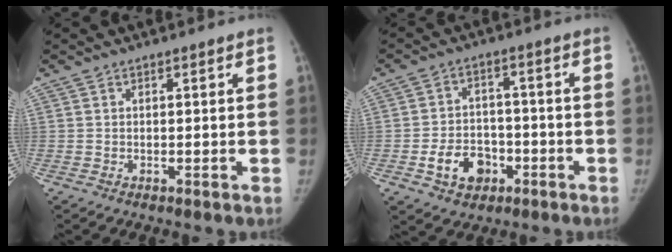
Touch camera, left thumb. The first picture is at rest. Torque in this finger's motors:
{"motor_torque": [-0.81, 0.82, 0.25, 0.29, 0.19]}